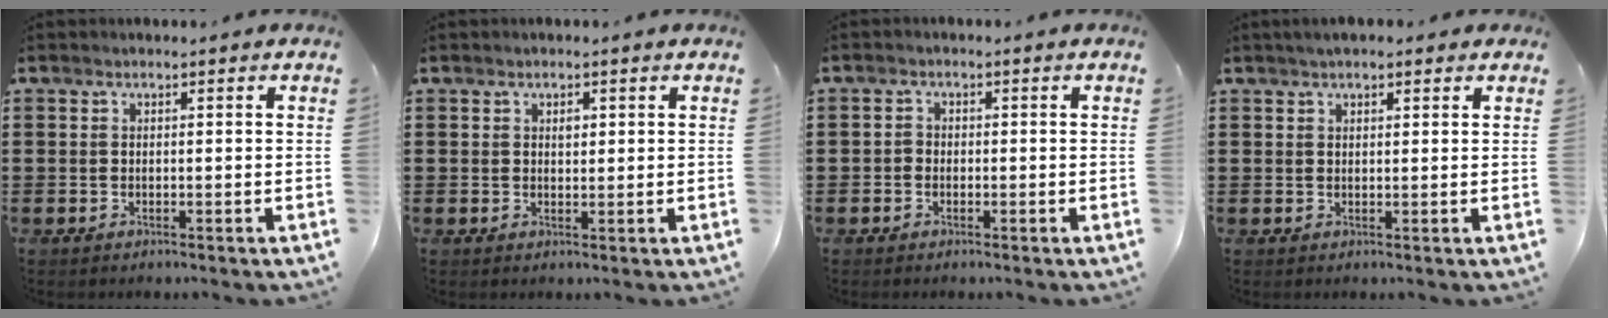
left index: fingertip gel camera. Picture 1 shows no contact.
{"total": 1.1, "force": [0.5, 0.7, 0.7], "torque": [-0.008, 0.001, 0.008]}
{"total": 1.2, "force": [-0.7, 0.9, 0.5], "torque": [-0.012, 0.002, -0.014]}
{"total": 2.0, "force": [1.5, 0.7, 1.1], "torque": [-0.023, 0.007, 0.028]}